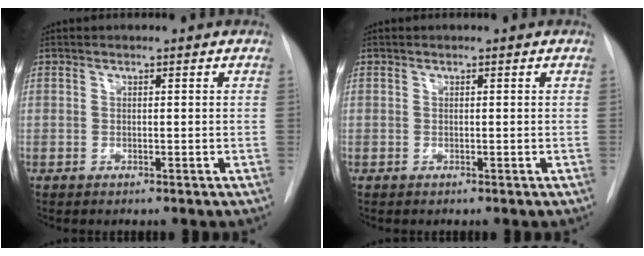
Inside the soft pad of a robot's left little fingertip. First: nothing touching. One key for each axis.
{"total": 0.0}